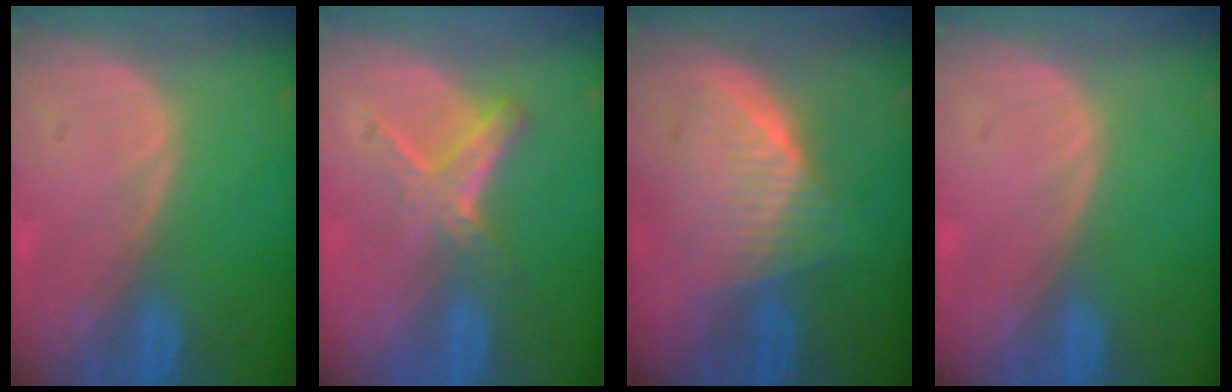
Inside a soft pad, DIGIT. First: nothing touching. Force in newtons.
{"total": 5.8, "press": 5.2, "slide": 2.5}
{"total": 6.3, "press": 6.2, "slide": 1.5}
{"total": 0.0}